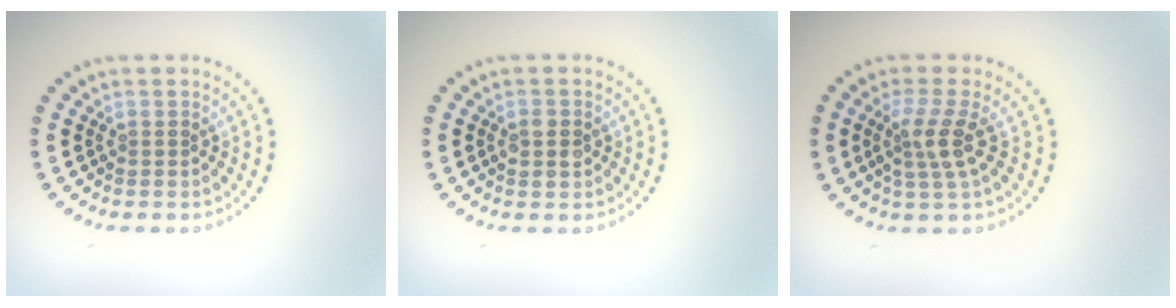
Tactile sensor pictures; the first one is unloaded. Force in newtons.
{"total": 2.0, "press": 2.0, "slide": 0.1}
{"total": 2.8, "press": 2.1, "slide": 1.8}